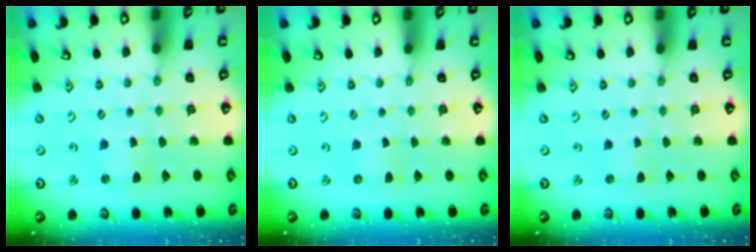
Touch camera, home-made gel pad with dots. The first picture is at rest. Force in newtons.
{"total": 0.0}
{"total": 0.0}